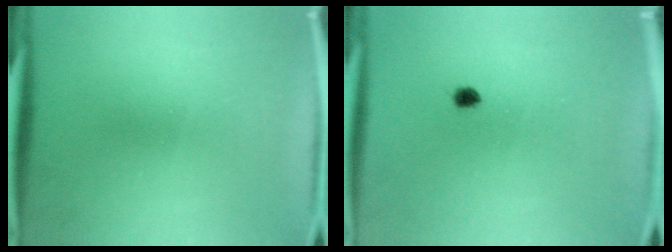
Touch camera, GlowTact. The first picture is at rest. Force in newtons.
{"total": 1.4}